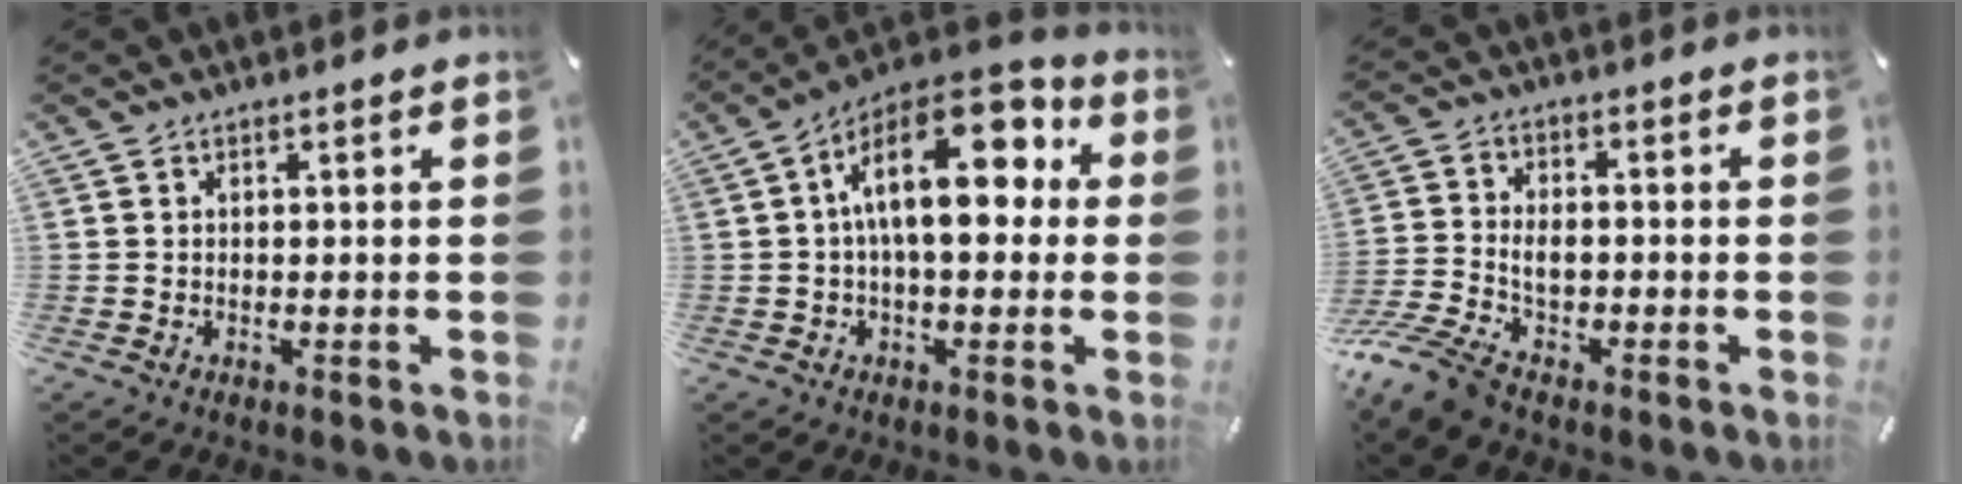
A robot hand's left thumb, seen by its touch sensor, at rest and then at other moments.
{"total": 17.3, "force": [4.2, 8.8, 14.4], "torque": [-0.219, -0.028, 0.069]}
{"total": 9.0, "force": [-4.7, 5.0, 5.7], "torque": [-0.134, 0.009, -0.090]}